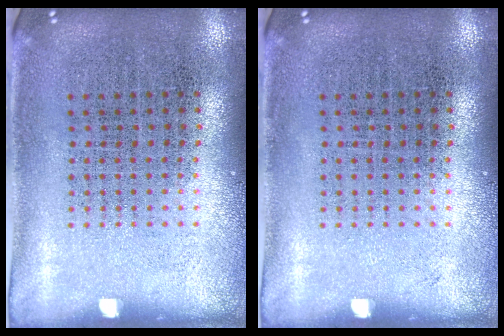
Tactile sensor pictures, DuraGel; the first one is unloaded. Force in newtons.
{"total": 0.0}